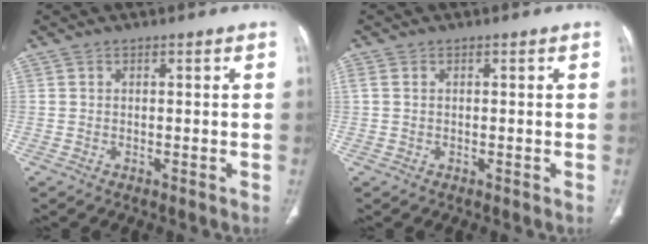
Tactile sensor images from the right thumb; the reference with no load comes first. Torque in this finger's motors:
{"motor_torque": [0.62, 0.72, 0.38, -0.46, 0.13]}